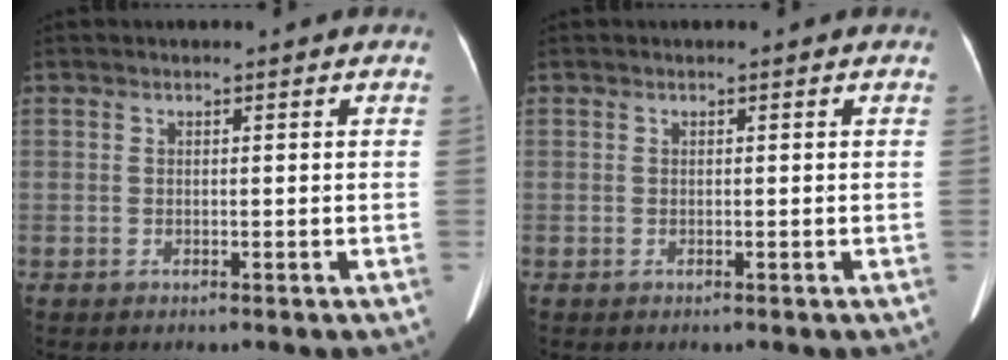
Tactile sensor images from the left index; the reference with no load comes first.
{"total": 0.0}